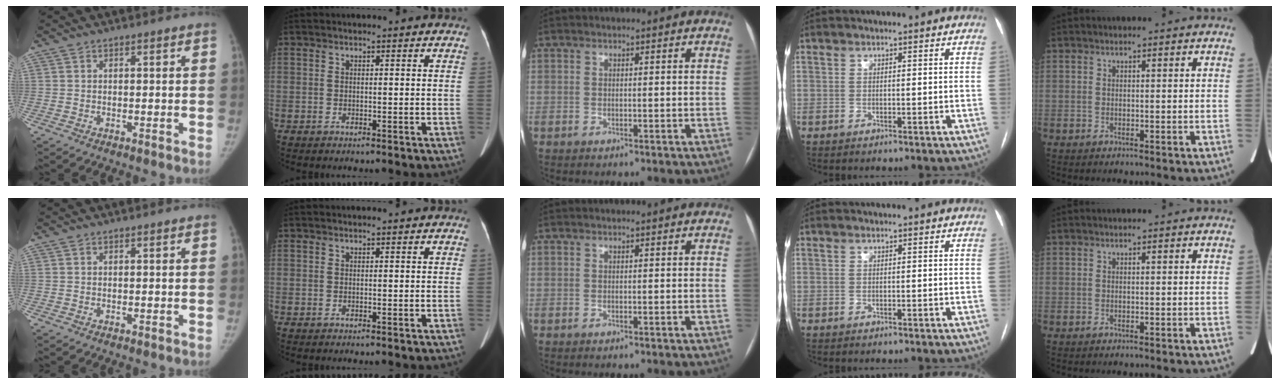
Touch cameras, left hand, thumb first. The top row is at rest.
{"index": {"total": 1.0, "force": [0.9, 0.0, 0.4], "torque": [-0.009, 0.002, 0.011]}}